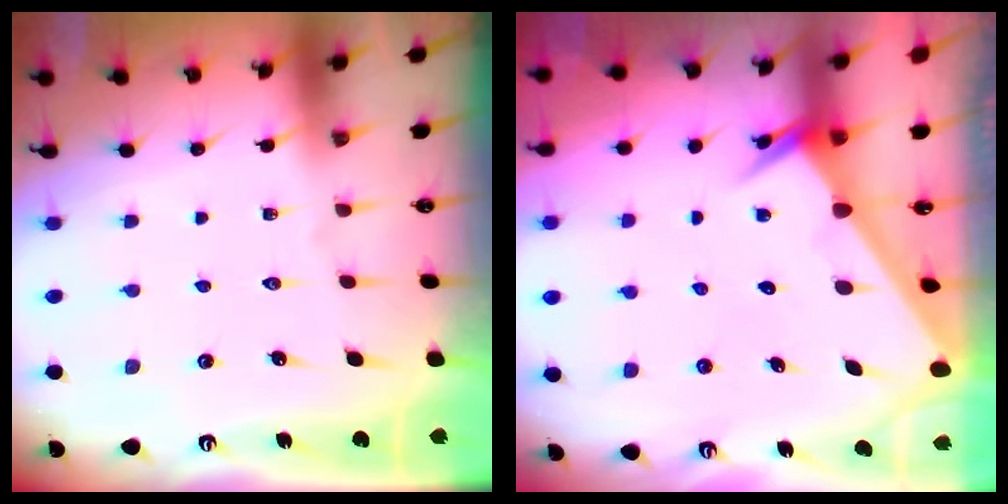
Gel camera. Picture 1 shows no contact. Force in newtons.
{"total": 2.8, "press": 2.8, "slide": 0.1}